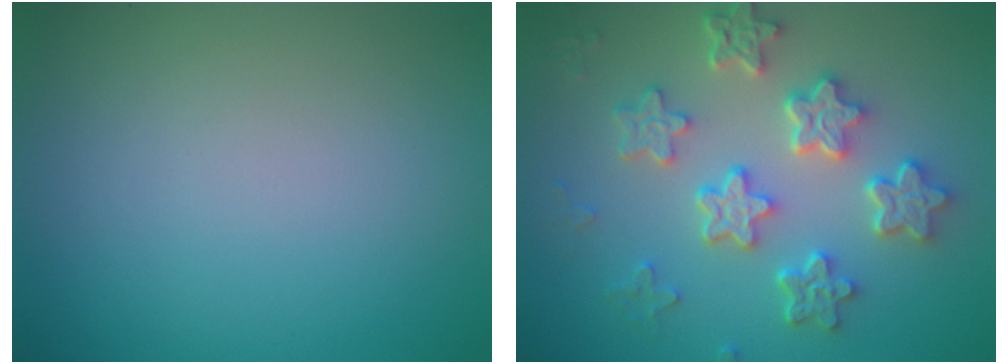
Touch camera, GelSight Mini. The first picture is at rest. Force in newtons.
{"total": 5.9, "press": 5.0, "slide": 3.2}